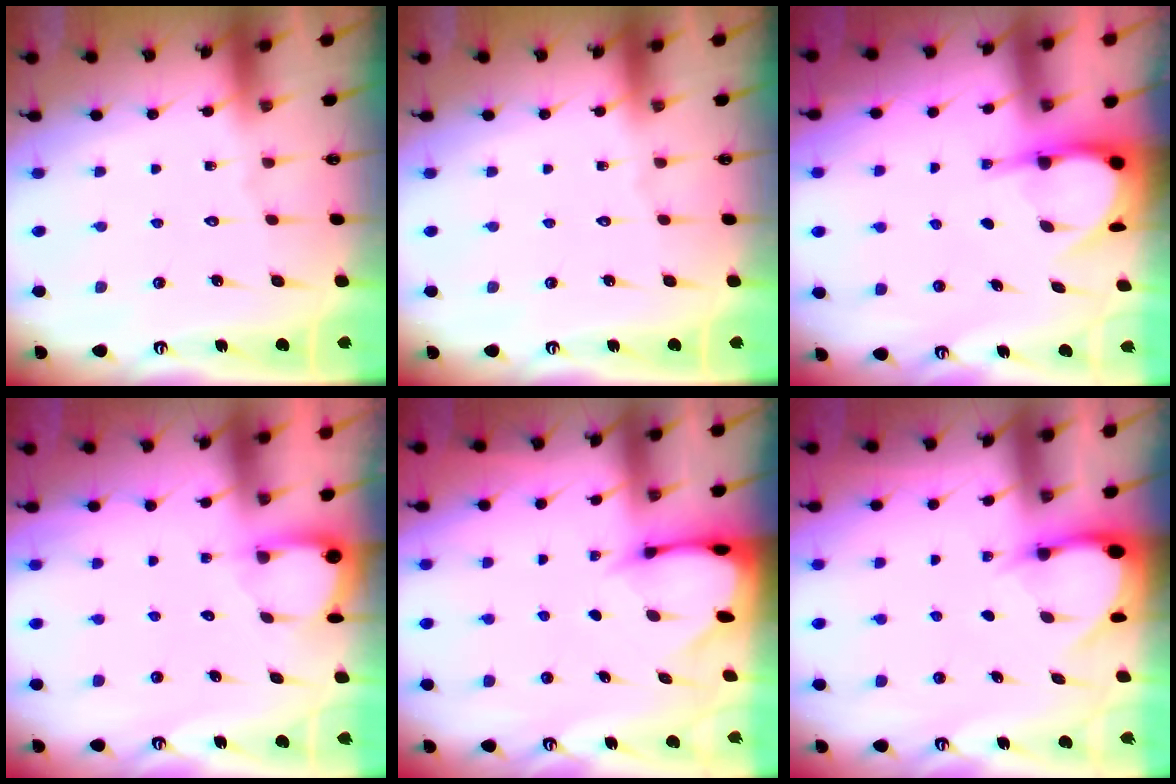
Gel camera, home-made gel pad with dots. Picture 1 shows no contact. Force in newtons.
{"total": 0.0}
{"total": 6.4, "press": 6.4, "slide": 0.6}
{"total": 2.8, "press": 2.8, "slide": 0.3}
{"total": 3.1, "press": 3.1, "slide": 0.4}
{"total": 3.3, "press": 3.3, "slide": 0.2}